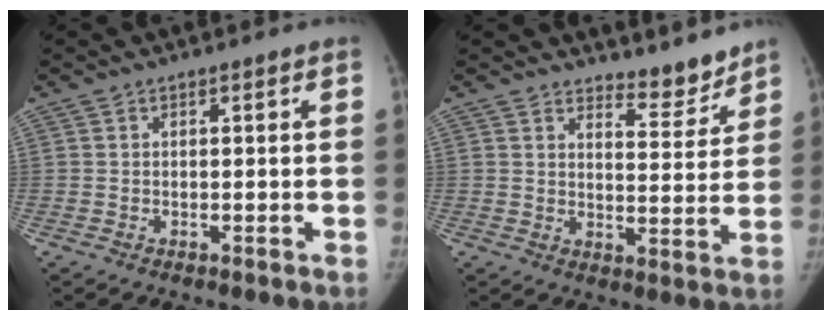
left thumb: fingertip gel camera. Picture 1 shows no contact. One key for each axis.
{"total": 6.1, "fx": 5.7, "fy": 1.7, "fz": 1.3, "tx": 0.007, "ty": -0.056, "tz": 0.089}